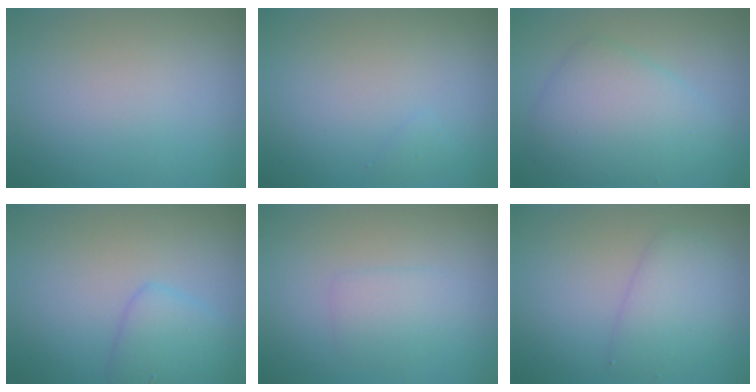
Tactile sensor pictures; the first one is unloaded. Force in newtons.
{"total": 0.5, "press": 0.5, "slide": 0.0}
{"total": 5.3, "press": 5.3, "slide": 0.1}
{"total": 2.6, "press": 2.6, "slide": 0.2}
{"total": 1.9, "press": 1.9, "slide": 0.1}
{"total": 3.0, "press": 3.0, "slide": 0.1}